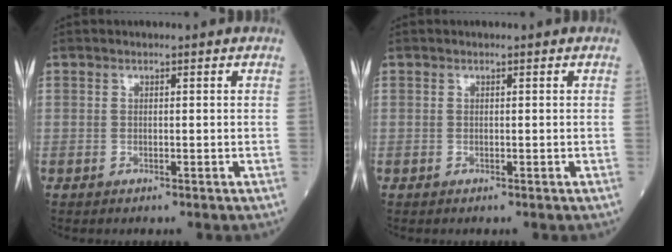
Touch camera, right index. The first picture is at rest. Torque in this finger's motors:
{"motor_torque": [0.00, 0.00, 0.00, -0.01]}